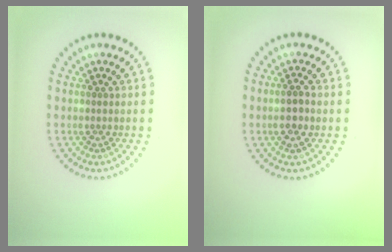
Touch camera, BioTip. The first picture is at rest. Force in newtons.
{"total": 1.6, "press": 1.5, "slide": 0.5}